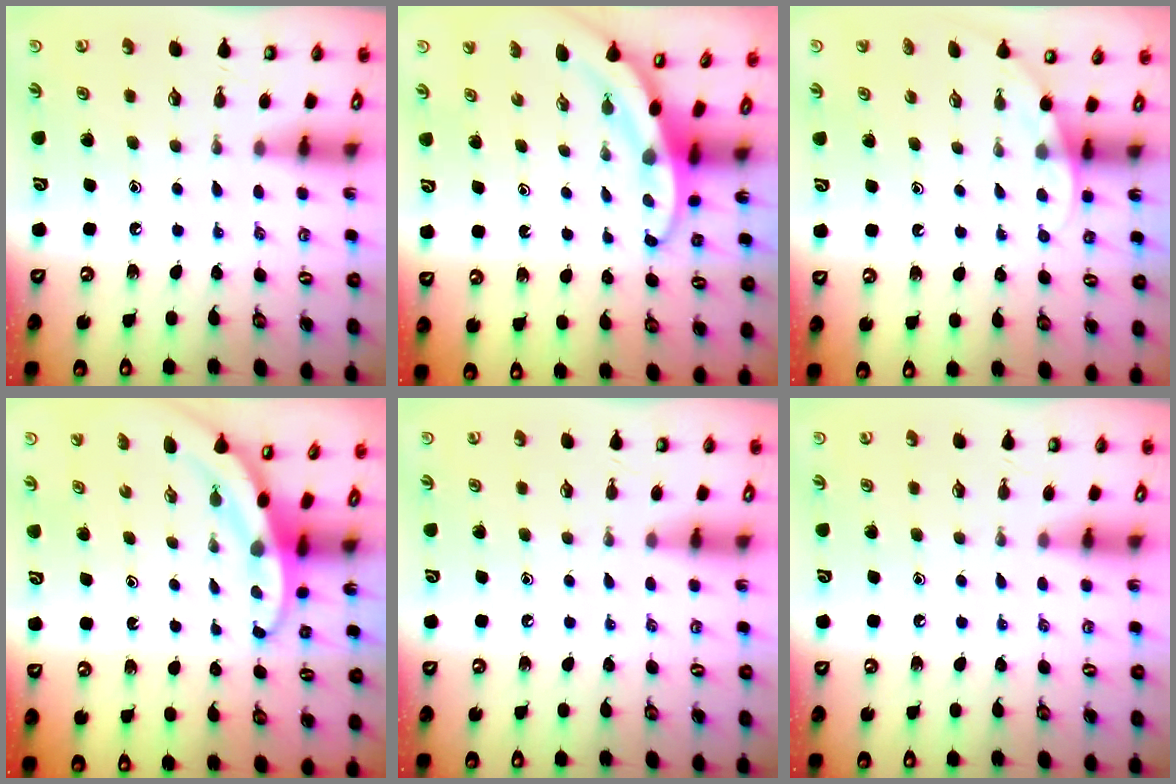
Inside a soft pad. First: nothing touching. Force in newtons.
{"total": 3.3, "press": 3.3, "slide": 0.1}
{"total": 2.8, "press": 2.8, "slide": 0.1}
{"total": 3.4, "press": 3.4, "slide": 0.1}
{"total": 0.0}
{"total": 0.0}